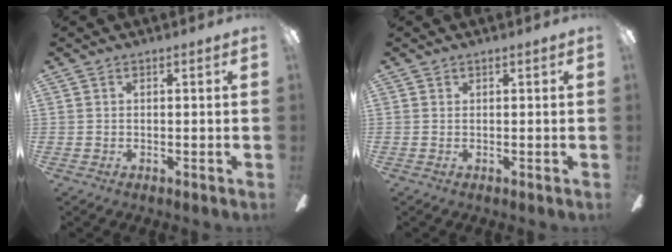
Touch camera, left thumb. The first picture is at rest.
{"total": 0.0}